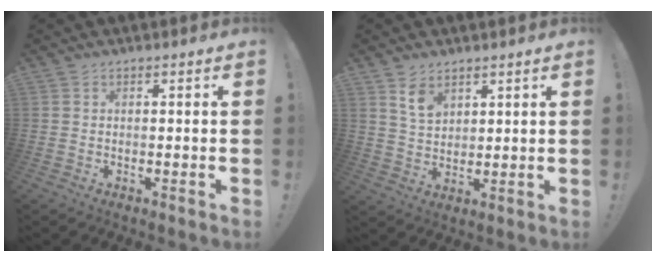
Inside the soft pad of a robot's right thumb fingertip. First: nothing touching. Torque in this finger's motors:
{"motor_torque": [0.70, 1.08, 0.41, -0.41, 0.00]}